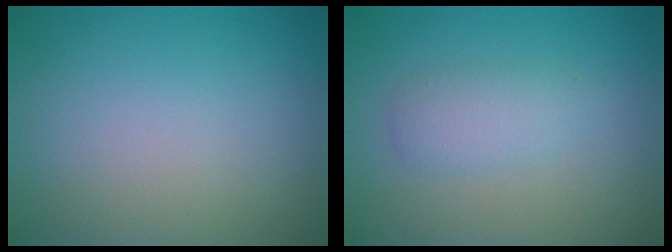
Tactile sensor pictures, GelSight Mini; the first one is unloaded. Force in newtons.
{"total": 2.3, "press": 2.3, "slide": 0.1}